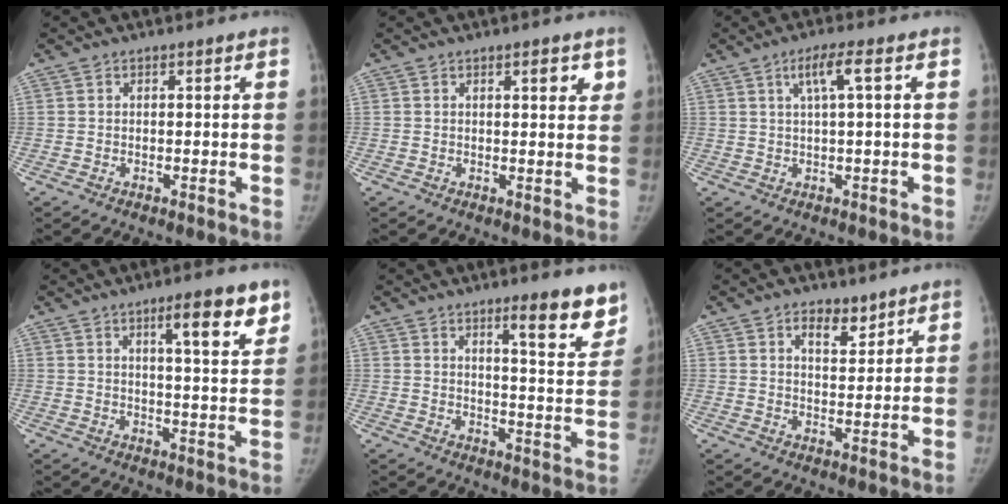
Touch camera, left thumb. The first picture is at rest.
{"total": 3.1, "force": [1.7, 1.0, 2.4], "torque": [-0.017, -0.007, 0.021]}
{"total": 4.4, "force": [1.5, 0.2, 4.1], "torque": [-0.085, 0.009, 0.031]}
{"total": 10.1, "force": [5.9, 1.9, 7.9], "torque": [-0.095, -0.032, 0.084]}
{"total": 10.7, "force": [7.3, 1.9, 7.6], "torque": [-0.069, -0.050, 0.101]}
{"total": 4.7, "force": [3.3, 2.3, 2.4], "torque": [-0.016, -0.022, 0.055]}